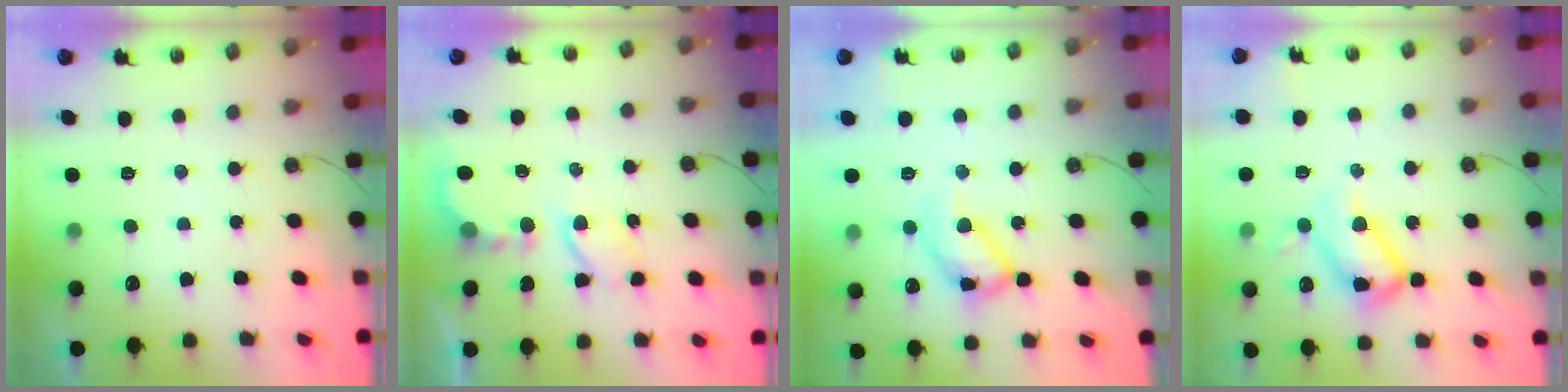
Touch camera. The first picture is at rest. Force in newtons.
{"total": 6.1, "press": 6.0, "slide": 0.6}
{"total": 14.9, "press": 14.8, "slide": 1.6}
{"total": 13.6, "press": 13.6, "slide": 0.9}